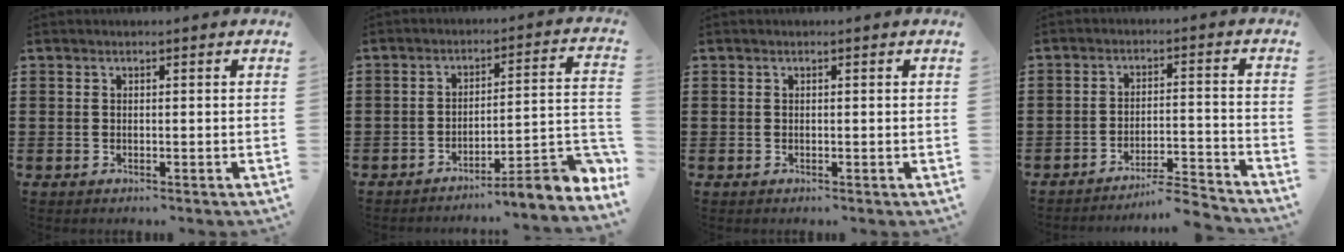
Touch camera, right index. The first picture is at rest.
{"total": 6.8, "force": [-4.7, 0.5, 4.9], "torque": [-0.068, -0.017, -0.089]}
{"total": 0.0}
{"total": 5.1, "force": [-4.8, -0.2, 1.6], "torque": [-0.031, -0.010, -0.097]}